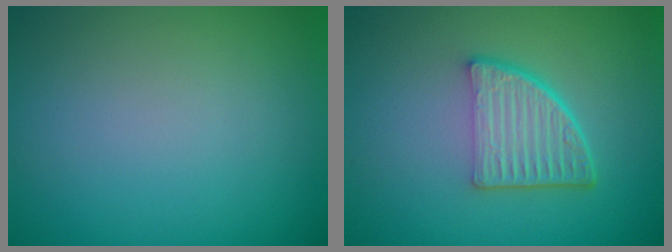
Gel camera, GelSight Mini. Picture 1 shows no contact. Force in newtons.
{"total": 5.2, "press": 3.5, "slide": 3.8}